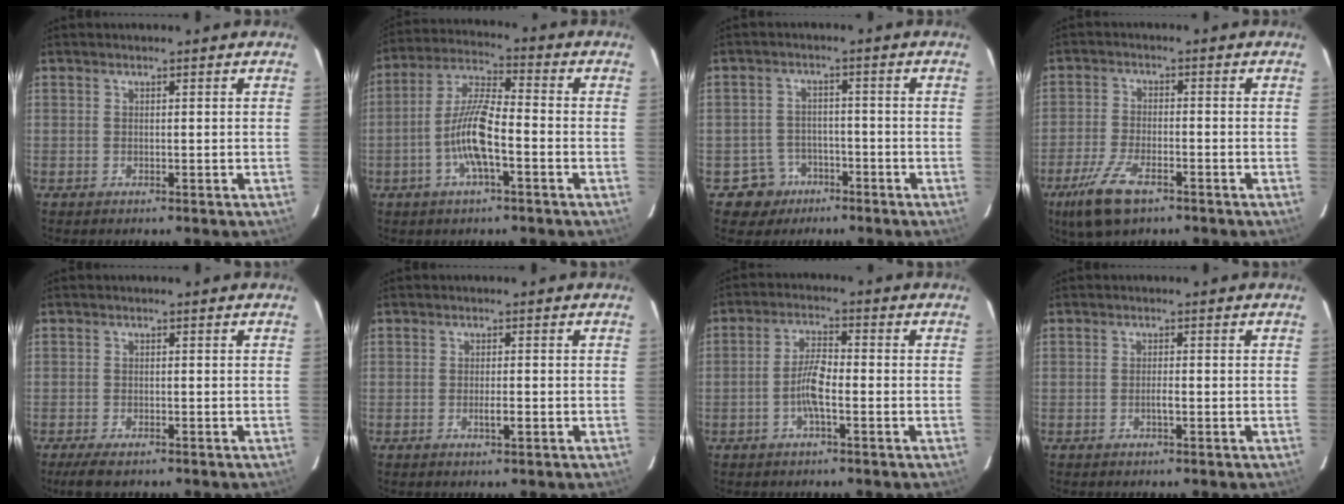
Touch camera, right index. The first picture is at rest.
{"total": 9.9, "force": [-3.0, 1.9, 9.2], "torque": [-0.187, 0.010, -0.059]}
{"total": 5.0, "force": [-2.5, 4.3, -0.3], "torque": [0.009, 0.013, -0.034]}
{"total": 7.7, "force": [-4.8, 2.3, 5.6], "torque": [-0.122, -0.015, -0.082]}
{"total": 3.2, "force": [-2.3, 1.0, 2.0], "torque": [-0.041, -0.009, -0.033]}
{"total": 1.9, "force": [-0.7, 0.2, 1.8], "torque": [-0.032, -0.002, -0.011]}
{"total": 5.2, "force": [-1.5, 1.0, 4.8], "torque": [-0.098, 0.008, -0.032]}
{"total": 1.3, "force": [-0.5, 0.1, 1.2], "torque": [-0.024, 0.001, -0.010]}